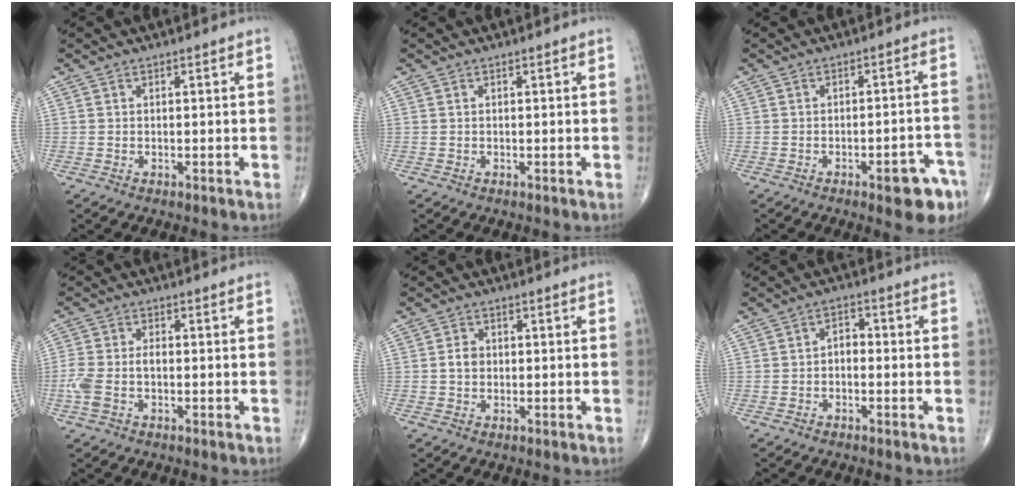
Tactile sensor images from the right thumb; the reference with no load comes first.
{"total": 0.0}
{"total": 8.0, "force": [-4.4, 2.8, 6.1], "torque": [-0.057, 0.029, -0.048]}
{"total": 5.9, "force": [-1.4, 3.4, 4.7], "torque": [-0.125, 0.018, -0.027]}
{"total": 2.3, "force": [0.0, 1.9, 1.3], "torque": [-0.018, 0.007, -0.003]}
{"total": 2.7, "force": [-0.7, 1.8, 1.9], "torque": [-0.014, 0.015, -0.023]}